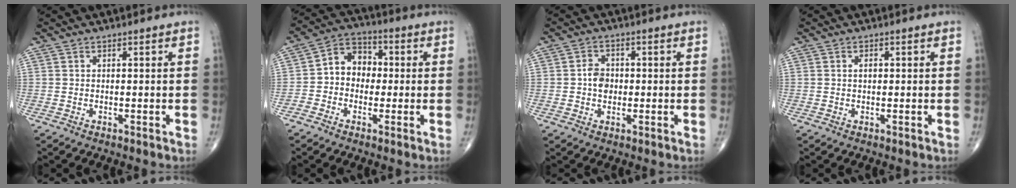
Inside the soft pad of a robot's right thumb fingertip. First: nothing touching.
{"total": 8.0, "force": [-0.6, 6.7, 4.4], "torque": [-0.042, 0.036, -0.029]}
{"total": 4.0, "force": [-0.2, 3.2, 2.3], "torque": [-0.023, 0.007, -0.006]}
{"total": 1.3, "force": [0.3, 0.9, 1.0], "torque": [-0.014, 0.002, 0.004]}